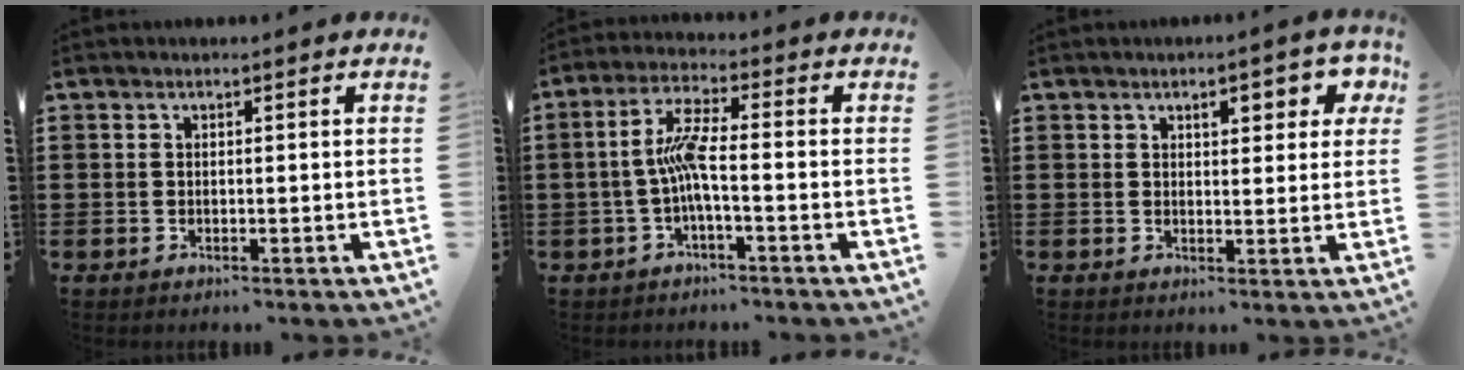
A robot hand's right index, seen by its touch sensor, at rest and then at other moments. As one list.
[{"total": 6.2, "force": [-1.2, 0.8, 6.0], "torque": [-0.132, -0.006, -0.032]}, {"total": 3.7, "force": [1.7, 1.3, 3.0], "torque": [-0.040, -0.002, 0.022]}]